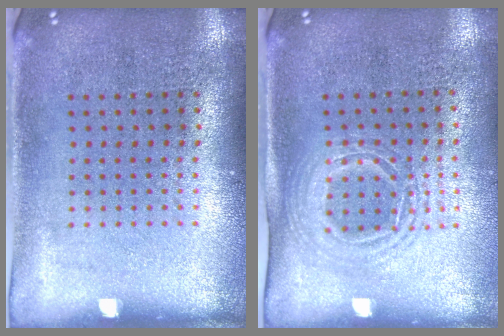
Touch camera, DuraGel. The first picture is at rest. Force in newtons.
{"total": 1.5, "press": 1.3, "slide": 0.8}